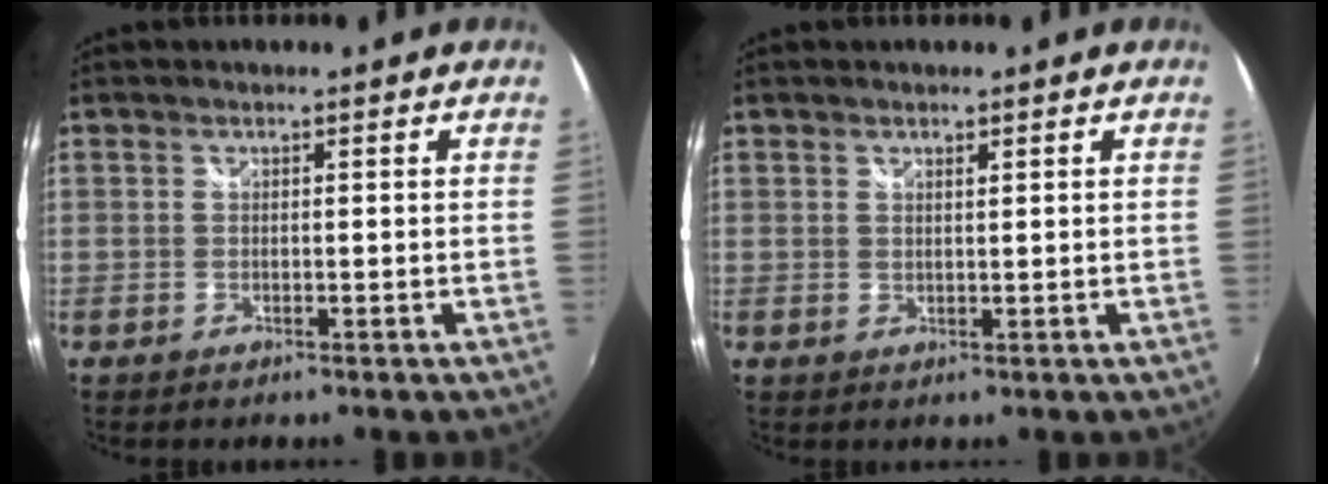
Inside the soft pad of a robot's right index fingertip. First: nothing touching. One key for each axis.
{"total": 1.0, "fx": 0.8, "fy": 0.1, "fz": 0.5, "tx": -0.008, "ty": 0.000, "tz": 0.014}